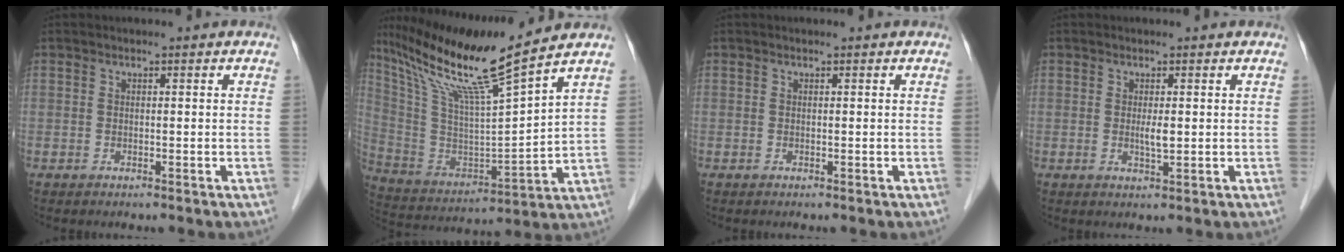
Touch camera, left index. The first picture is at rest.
{"total": 17.0, "force": [13.1, -1.6, 10.7], "torque": [-0.201, -0.006, 0.244]}
{"total": 0.0}
{"total": 1.7, "force": [0.3, 0.3, 1.7], "torque": [-0.033, -0.002, 0.005]}